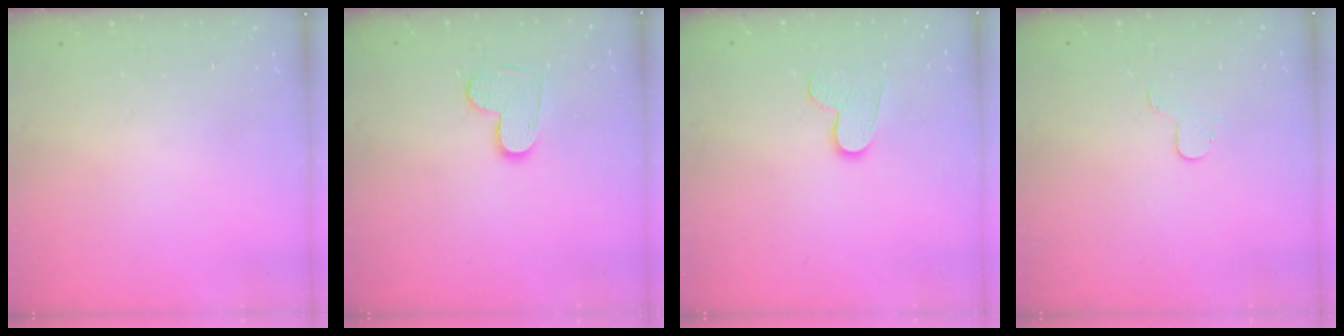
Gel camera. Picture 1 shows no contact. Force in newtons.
{"total": 6.3, "press": 6.3, "slide": 0.1}
{"total": 6.9, "press": 6.9, "slide": 0.2}
{"total": 3.5, "press": 3.5, "slide": 0.4}